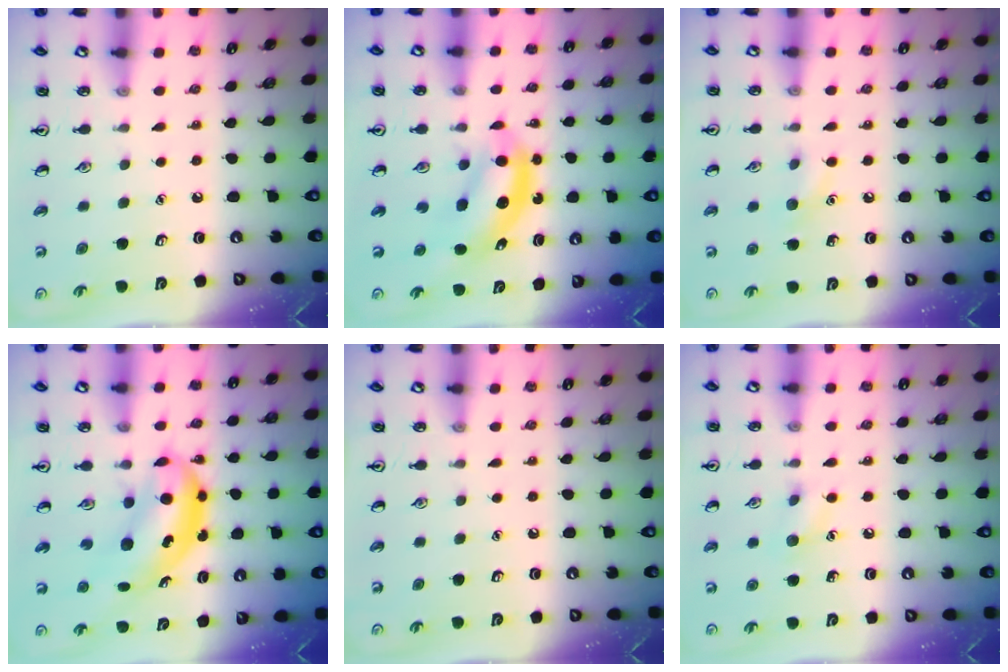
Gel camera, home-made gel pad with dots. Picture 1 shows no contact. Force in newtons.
{"total": 5.8, "press": 5.7, "slide": 1.1}
{"total": 6.5, "press": 6.2, "slide": 1.9}
{"total": 6.3, "press": 6.0, "slide": 1.6}
{"total": 0.0}
{"total": 6.6, "press": 6.4, "slide": 1.5}